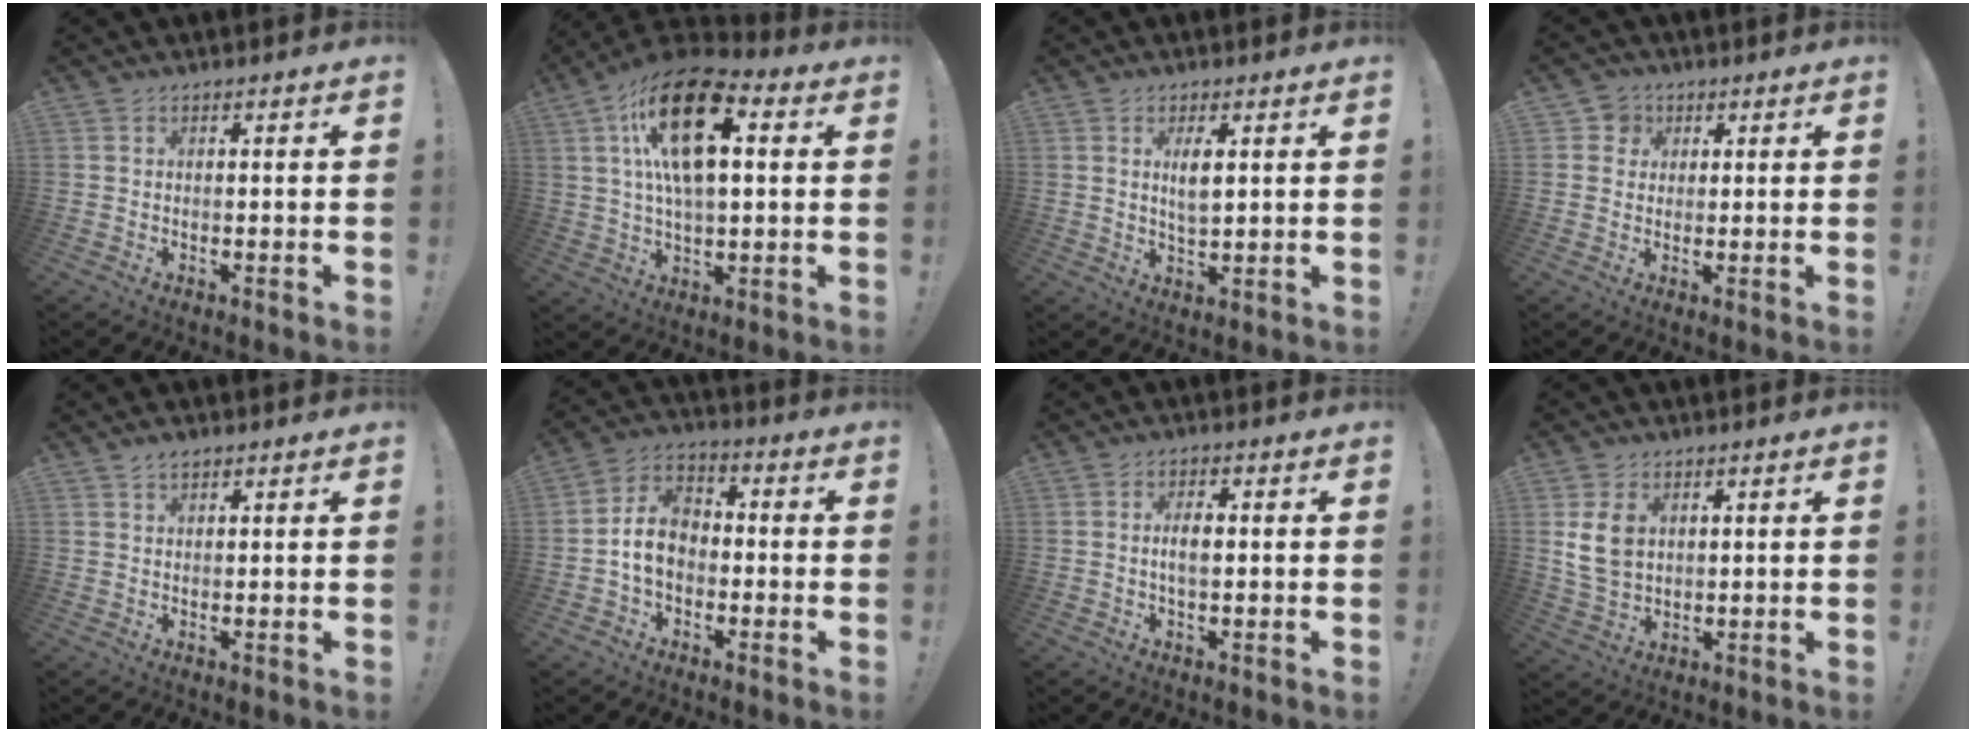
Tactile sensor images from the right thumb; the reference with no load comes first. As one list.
[{"total": 20.4, "force": [6.1, 9.9, 16.8], "torque": [-0.294, 0.000, 0.096]}, {"total": 4.6, "force": [1.7, 2.1, 3.8], "torque": [-0.058, -0.010, 0.026]}, {"total": 4.1, "force": [1.4, 3.7, 0.9], "torque": [-0.017, 0.000, 0.026]}, {"total": 2.4, "force": [1.8, 1.1, 1.1], "torque": [-0.014, -0.009, 0.032]}, {"total": 9.8, "force": [-1.4, 7.4, 6.3], "torque": [-0.113, 0.016, -0.021]}, {"total": 4.0, "force": [0.1, 1.7, 3.6], "torque": [-0.058, 0.000, -0.006]}, {"total": 8.6, "force": [2.3, 6.4, 5.2], "torque": [-0.100, 0.003, 0.048]}]